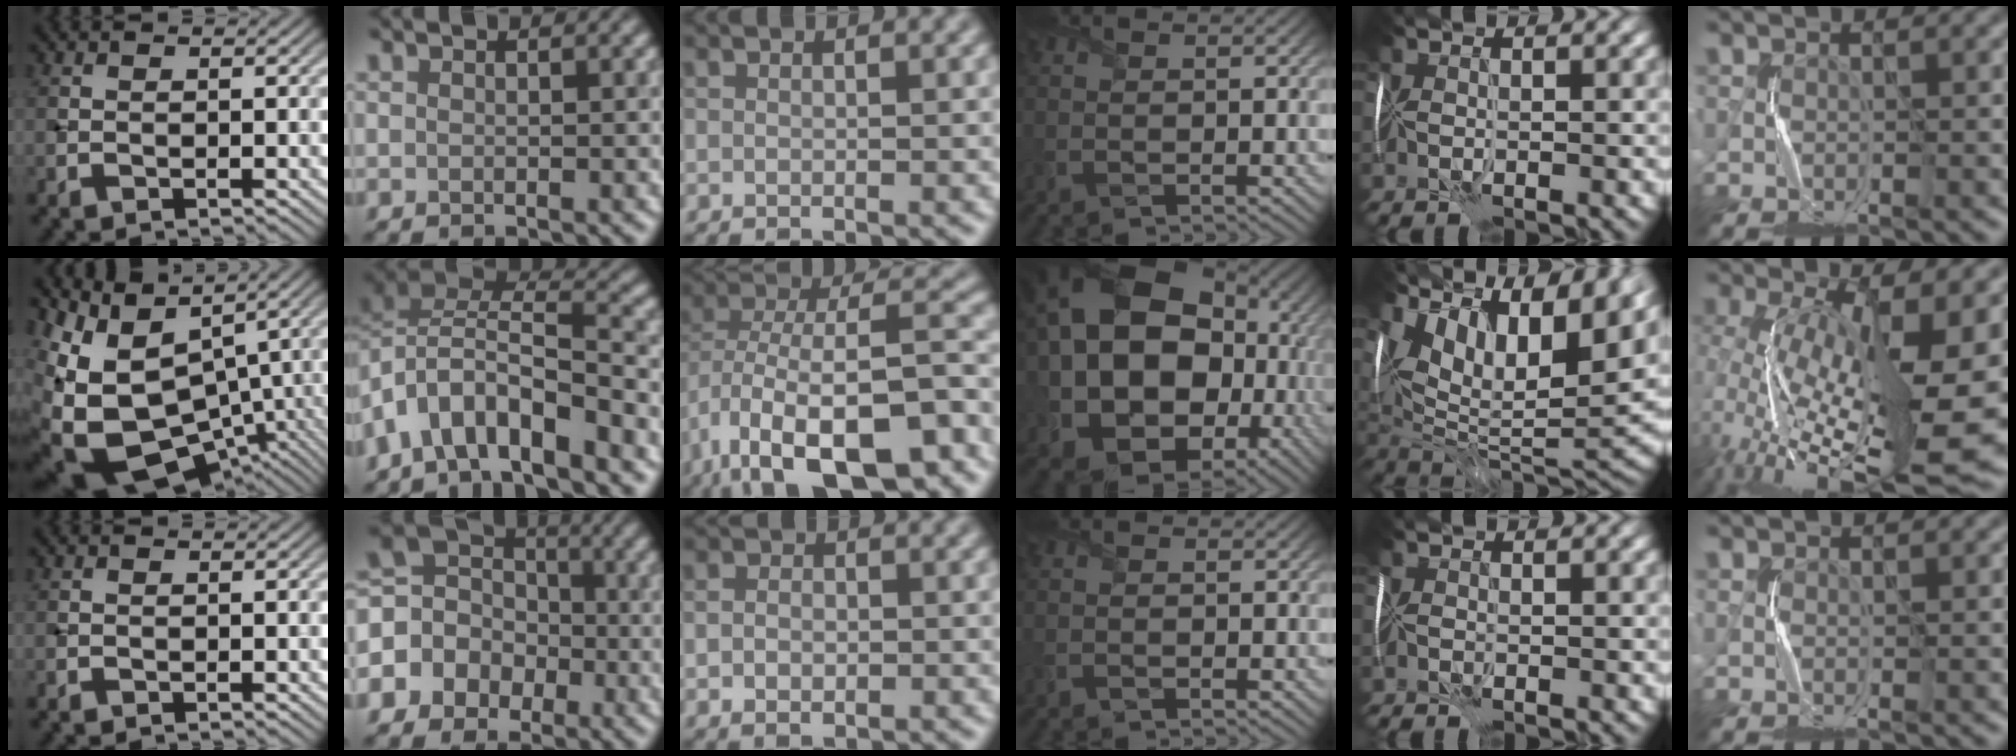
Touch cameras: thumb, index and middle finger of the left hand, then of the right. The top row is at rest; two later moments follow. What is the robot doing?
{"motion": "fold", "object": "memory foam"}